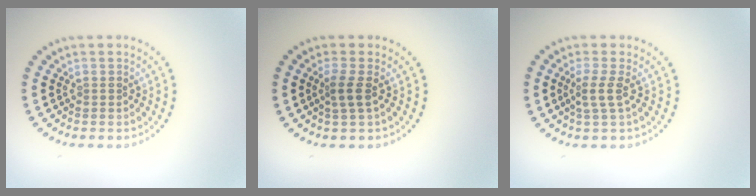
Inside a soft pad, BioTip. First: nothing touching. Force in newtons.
{"total": 1.7, "press": 1.3, "slide": 1.1}
{"total": 1.9, "press": 1.4, "slide": 1.3}